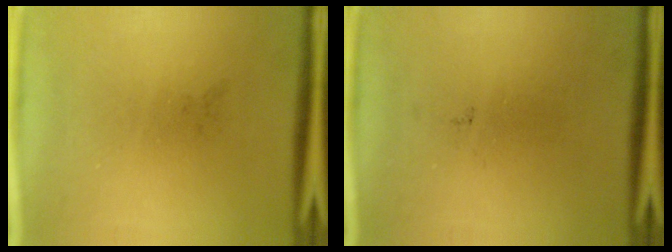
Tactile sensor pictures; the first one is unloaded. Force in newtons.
{"total": 0.0}